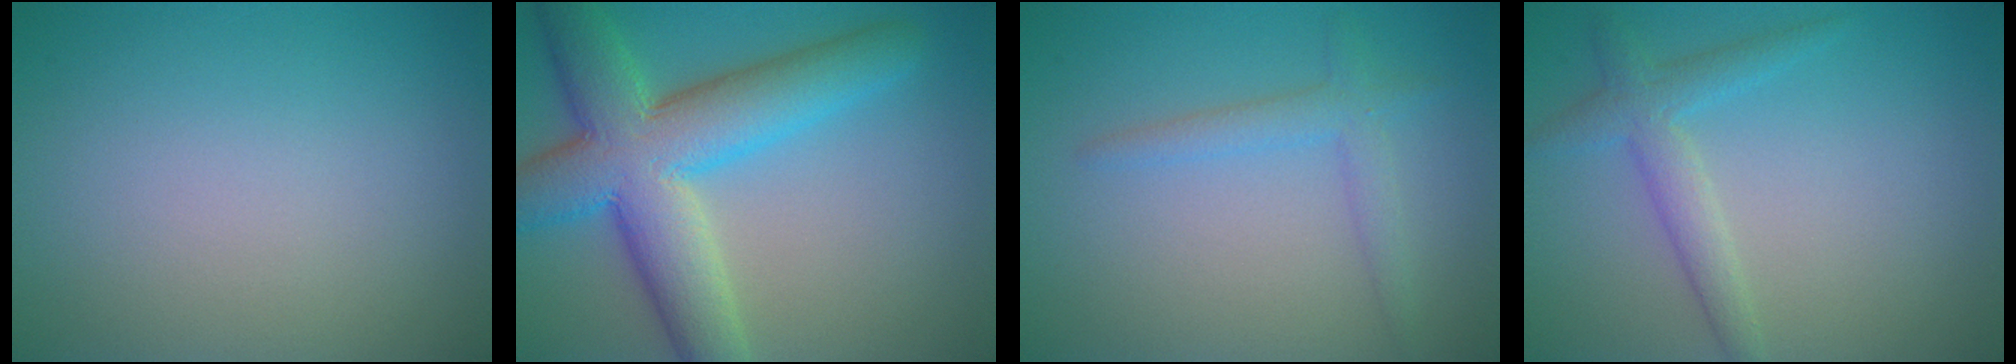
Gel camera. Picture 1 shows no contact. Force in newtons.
{"total": 10.1, "press": 10.1, "slide": 0.5}
{"total": 1.3, "press": 1.3, "slide": 0.1}
{"total": 2.8, "press": 2.8, "slide": 0.2}